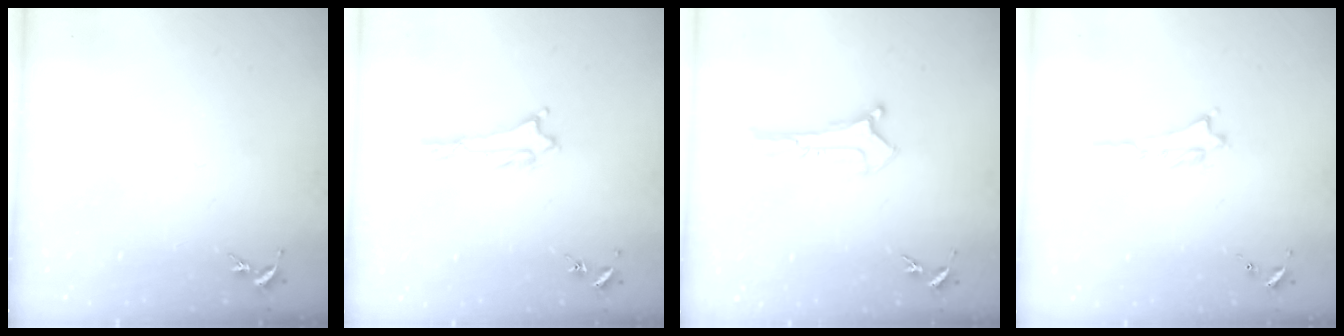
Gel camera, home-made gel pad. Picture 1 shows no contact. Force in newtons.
{"total": 1.0, "press": 1.0, "slide": 0.1}
{"total": 0.0}
{"total": 0.8, "press": 0.8, "slide": 0.2}